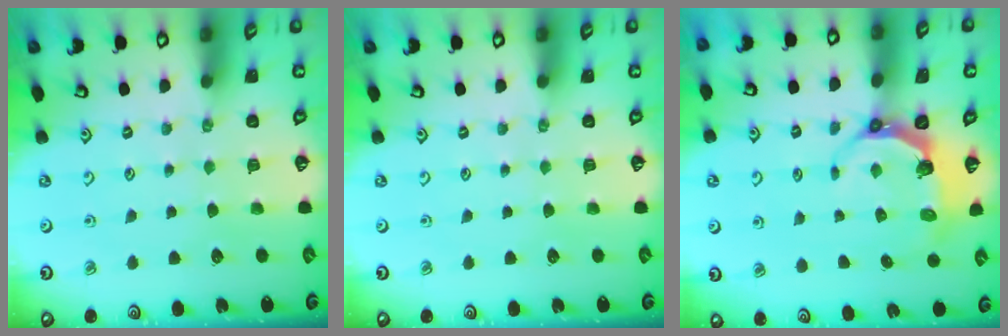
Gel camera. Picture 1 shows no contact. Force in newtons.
{"total": 0.0}
{"total": 5.2, "press": 3.8, "slide": 3.5}